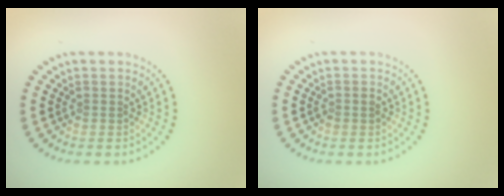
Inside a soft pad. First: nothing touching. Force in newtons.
{"total": 0.7, "press": 0.7, "slide": 0.2}